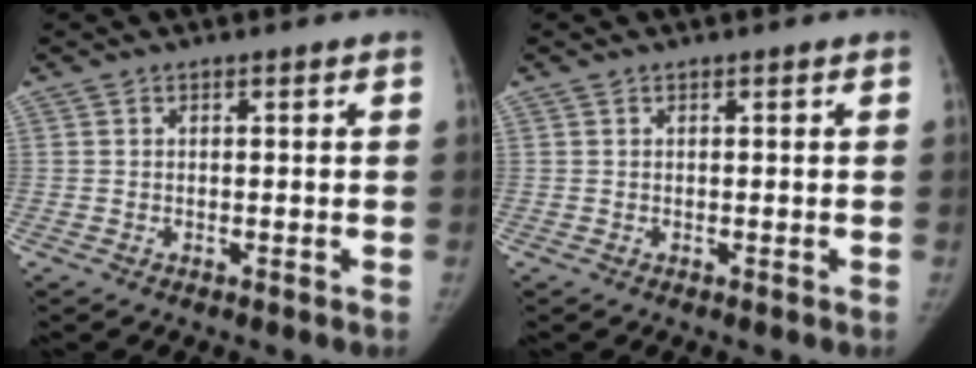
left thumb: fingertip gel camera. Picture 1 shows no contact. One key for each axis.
{"total": 0.0}